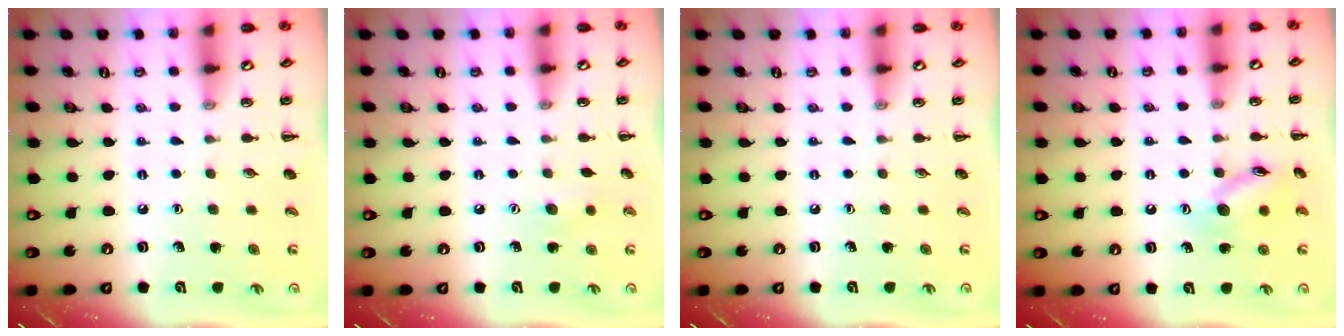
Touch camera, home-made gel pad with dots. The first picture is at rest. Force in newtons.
{"total": 6.0, "press": 5.8, "slide": 1.2}
{"total": 0.0}
{"total": 11.0, "press": 11.0, "slide": 0.5}